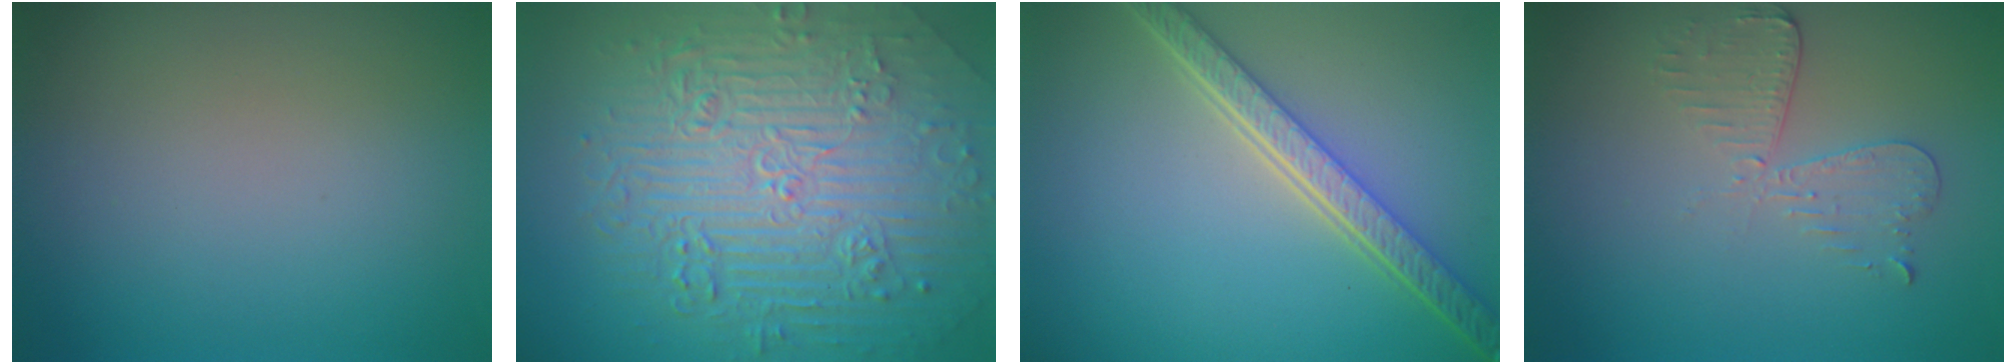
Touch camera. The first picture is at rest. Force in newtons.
{"total": 11.0, "press": 7.3, "slide": 8.3}
{"total": 5.4, "press": 4.1, "slide": 3.5}
{"total": 2.9, "press": 2.5, "slide": 1.5}